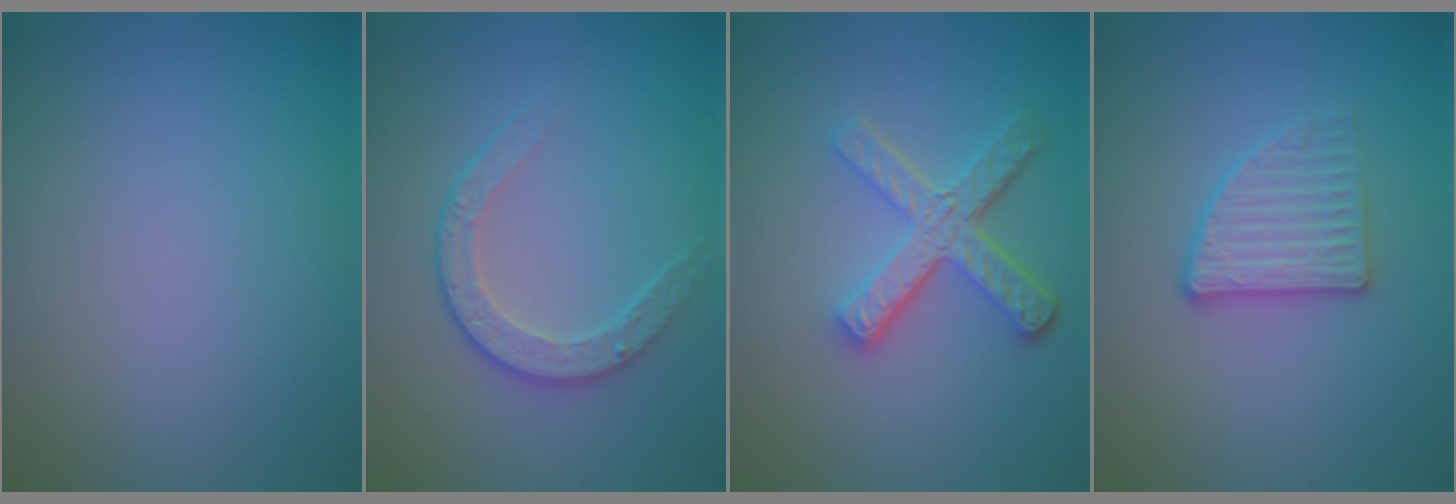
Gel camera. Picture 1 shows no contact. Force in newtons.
{"total": 2.6, "press": 2.0, "slide": 1.7}
{"total": 4.9, "press": 3.6, "slide": 3.3}
{"total": 2.8, "press": 2.7, "slide": 0.7}